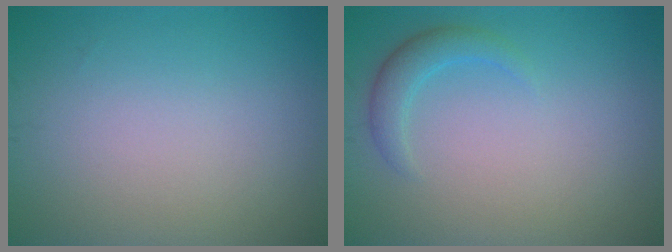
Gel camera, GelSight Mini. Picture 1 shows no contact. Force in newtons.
{"total": 2.1, "press": 2.1, "slide": 0.2}